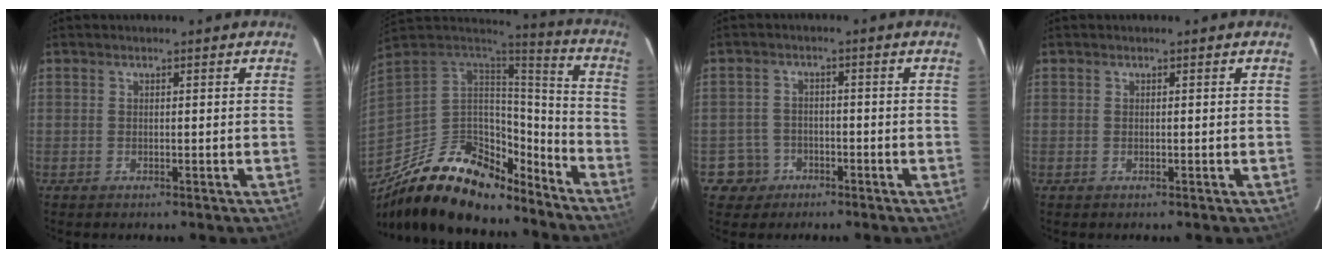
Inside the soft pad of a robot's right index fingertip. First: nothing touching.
{"total": 25.4, "force": [-17.1, 11.8, 14.6], "torque": [-0.283, -0.001, -0.269]}
{"total": 4.8, "force": [-2.4, 4.2, -0.3], "torque": [-0.007, 0.020, -0.041]}
{"total": 0.0}